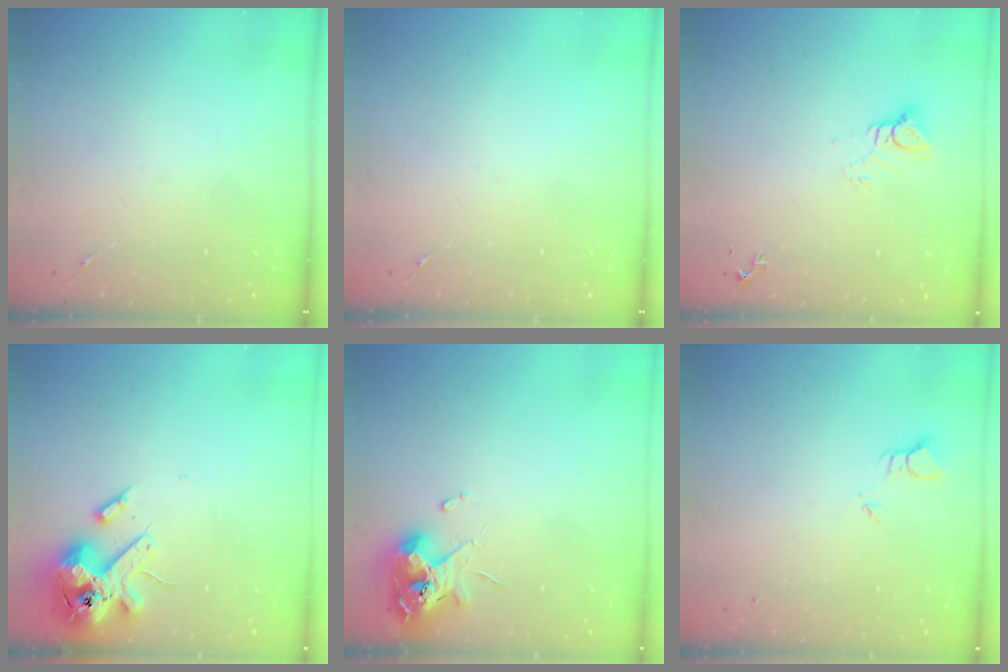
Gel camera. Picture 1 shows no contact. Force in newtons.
{"total": 0.0}
{"total": 5.6, "press": 5.6, "slide": 0.4}
{"total": 14.5, "press": 14.4, "slide": 2.4}
{"total": 10.9, "press": 10.8, "slide": 1.8}
{"total": 1.9, "press": 1.9, "slide": 0.1}